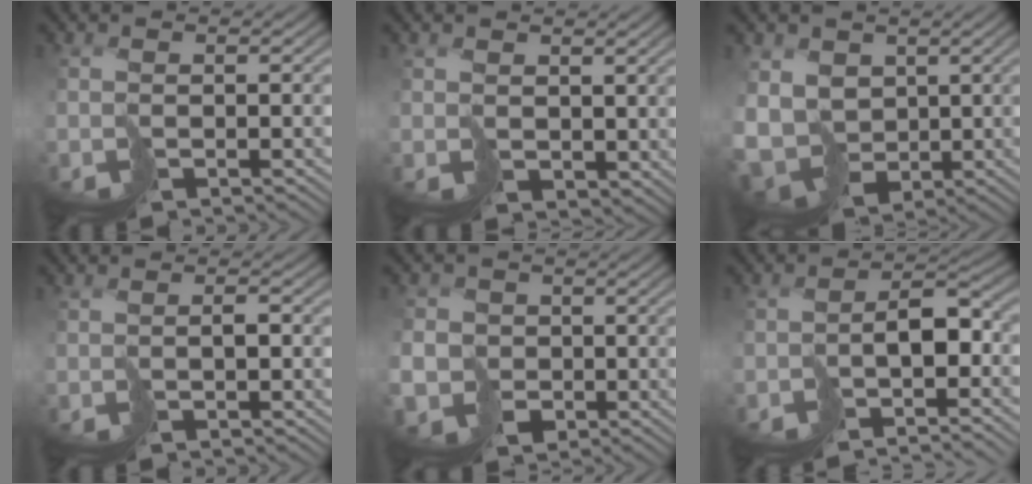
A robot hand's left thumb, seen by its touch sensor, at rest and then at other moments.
{"total": 2.6, "force": [2.1, 1.3, 0.8], "torque": [-0.029, -0.004, 0.046]}
{"total": 8.7, "force": [1.1, 7.3, 4.7], "torque": [-0.136, -0.019, 0.028]}
{"total": 1.0, "force": [-0.2, 0.3, 0.9], "torque": [-0.017, 0.003, -0.003]}
{"total": 6.0, "force": [-2.0, 5.4, 1.6], "torque": [-0.037, -0.026, -0.056]}
{"total": 4.0, "force": [-2.8, 1.2, 2.6], "torque": [-0.027, 0.002, -0.050]}